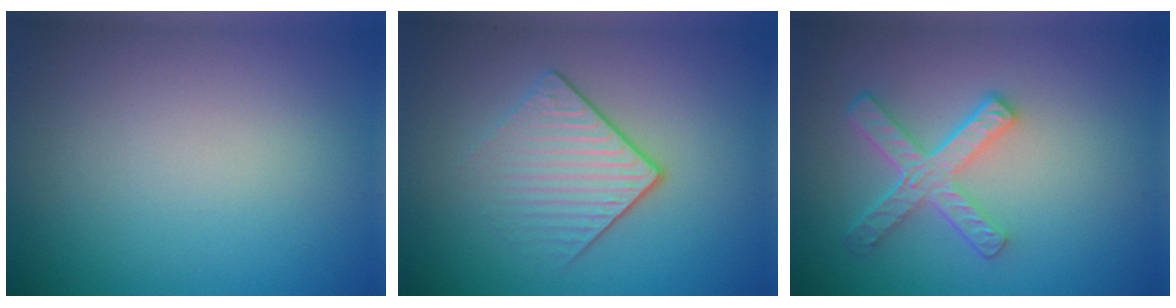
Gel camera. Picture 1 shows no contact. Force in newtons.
{"total": 3.9, "press": 2.8, "slide": 2.7}
{"total": 4.5, "press": 3.3, "slide": 3.1}